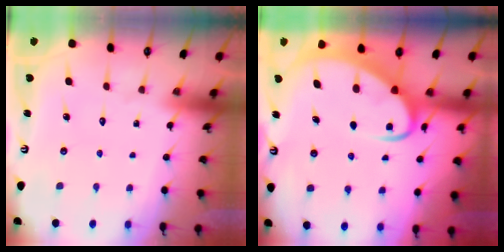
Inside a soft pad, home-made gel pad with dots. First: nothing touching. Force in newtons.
{"total": 5.7, "press": 5.7, "slide": 0.6}